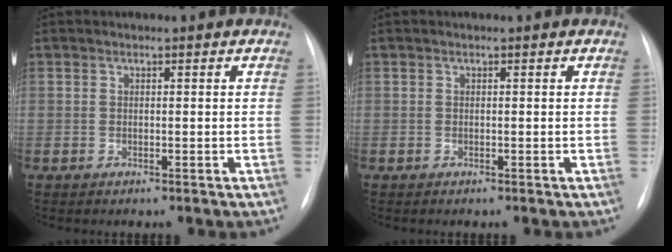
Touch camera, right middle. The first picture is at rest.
{"total": 0.0}